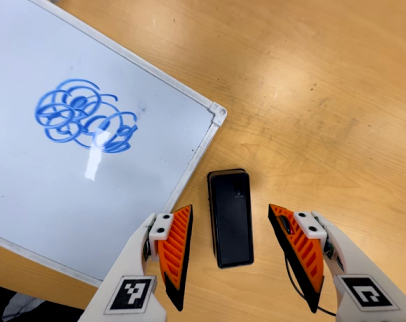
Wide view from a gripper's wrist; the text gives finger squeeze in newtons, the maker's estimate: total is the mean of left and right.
{"total": 0.0}